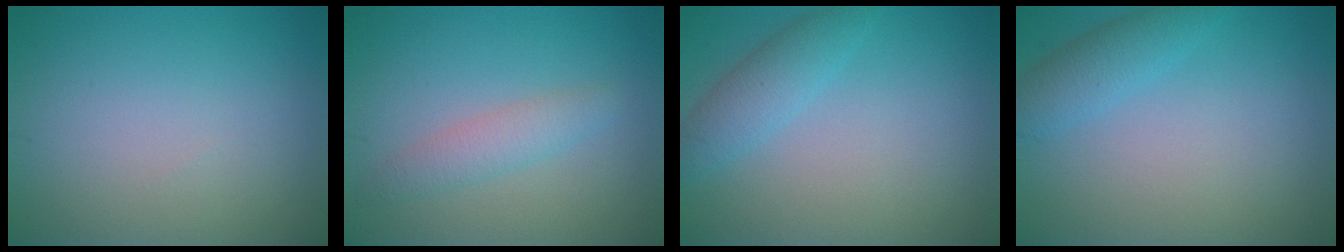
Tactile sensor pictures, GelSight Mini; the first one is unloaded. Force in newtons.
{"total": 2.2, "press": 2.2, "slide": 0.1}
{"total": 2.7, "press": 2.7, "slide": 0.1}
{"total": 2.6, "press": 2.6, "slide": 0.2}